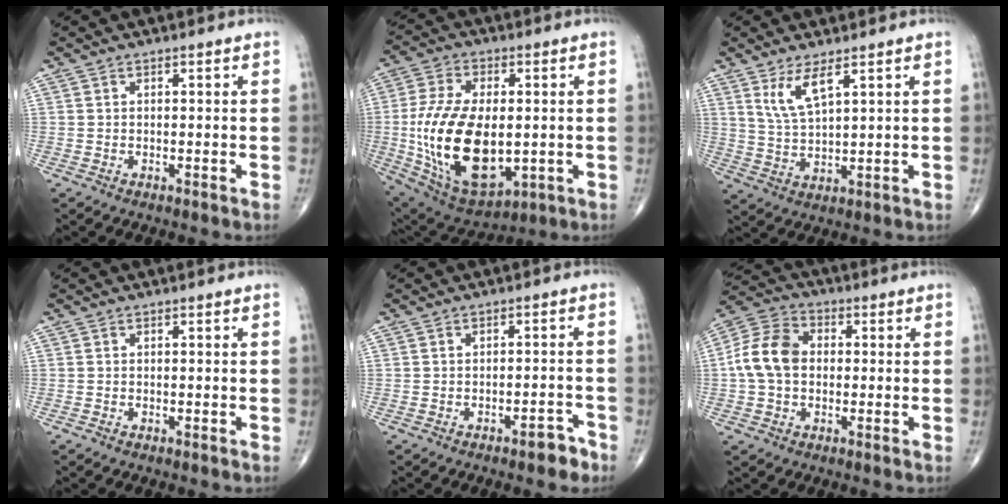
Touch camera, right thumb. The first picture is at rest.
{"total": 22.1, "force": [-1.8, 12.1, 18.5], "torque": [-0.351, -0.009, -0.008]}
{"total": 5.9, "force": [3.3, 1.5, 4.7], "torque": [-0.096, -0.026, 0.075]}
{"total": 0.0}
{"total": 3.5, "force": [-2.4, 1.3, 2.1], "torque": [-0.020, 0.022, -0.031]}
{"total": 10.4, "force": [0.0, 7.7, 7.0], "torque": [-0.129, 0.030, -0.011]}